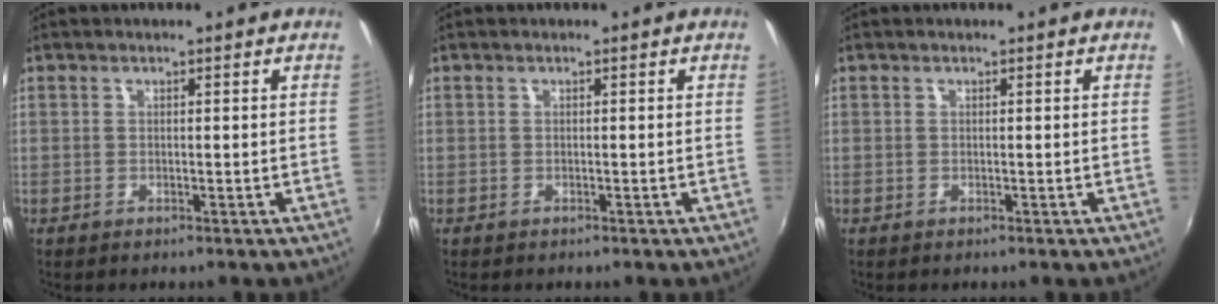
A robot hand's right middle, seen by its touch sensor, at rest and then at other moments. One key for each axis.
{"total": 0.0}
{"total": 0.0}